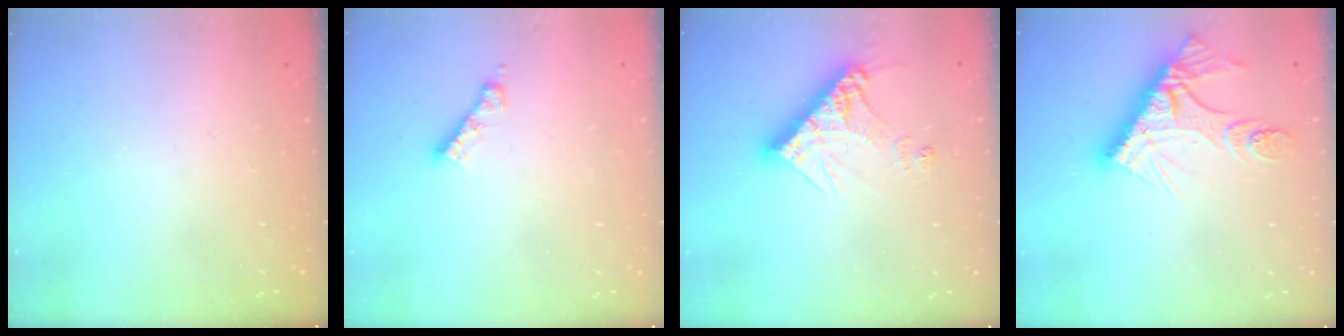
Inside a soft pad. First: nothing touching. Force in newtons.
{"total": 4.0, "press": 4.0, "slide": 0.2}
{"total": 13.2, "press": 13.1, "slide": 1.5}
{"total": 14.0, "press": 14.0, "slide": 1.2}